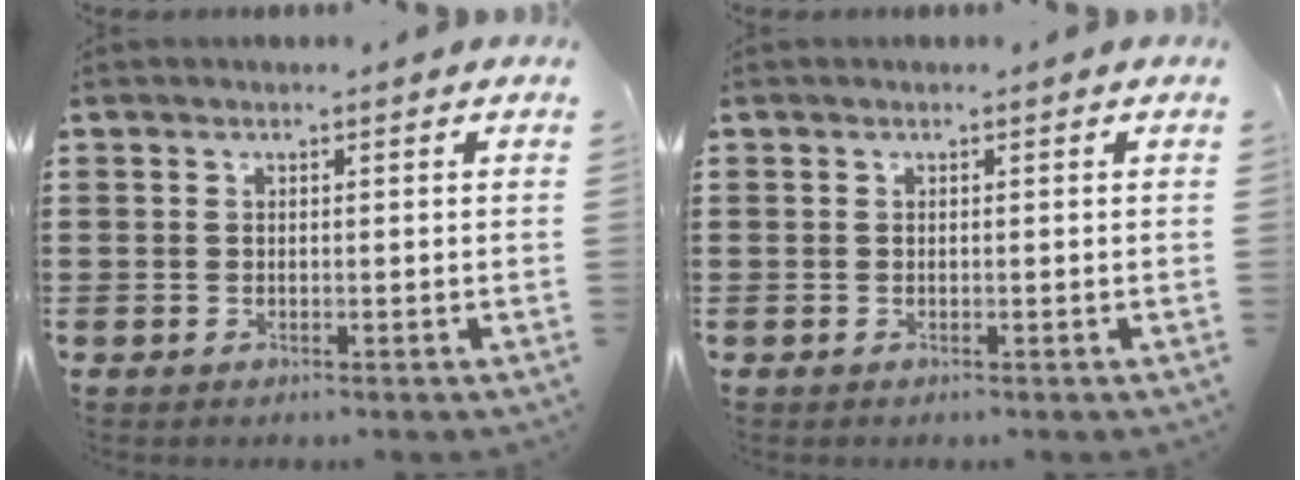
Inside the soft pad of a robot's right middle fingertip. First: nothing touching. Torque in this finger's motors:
{"motor_torque": [-0.12, 0.12, 0.00, -0.01]}